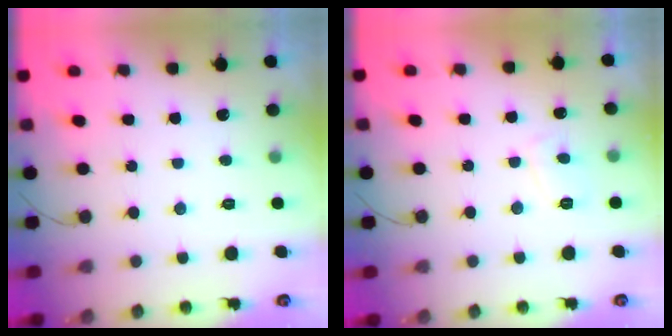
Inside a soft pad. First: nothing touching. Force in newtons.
{"total": 3.2, "press": 3.2, "slide": 0.3}